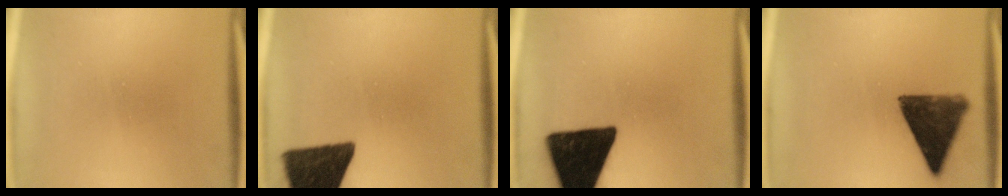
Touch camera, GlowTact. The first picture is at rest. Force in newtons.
{"total": 14.7}
{"total": 18.0}
{"total": 11.1}